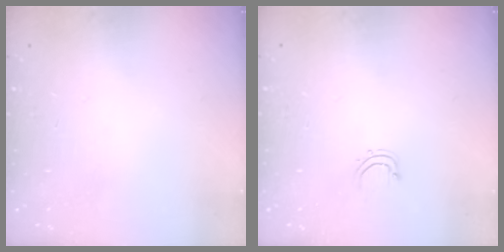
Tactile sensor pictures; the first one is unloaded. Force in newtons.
{"total": 2.8, "press": 2.8, "slide": 0.5}